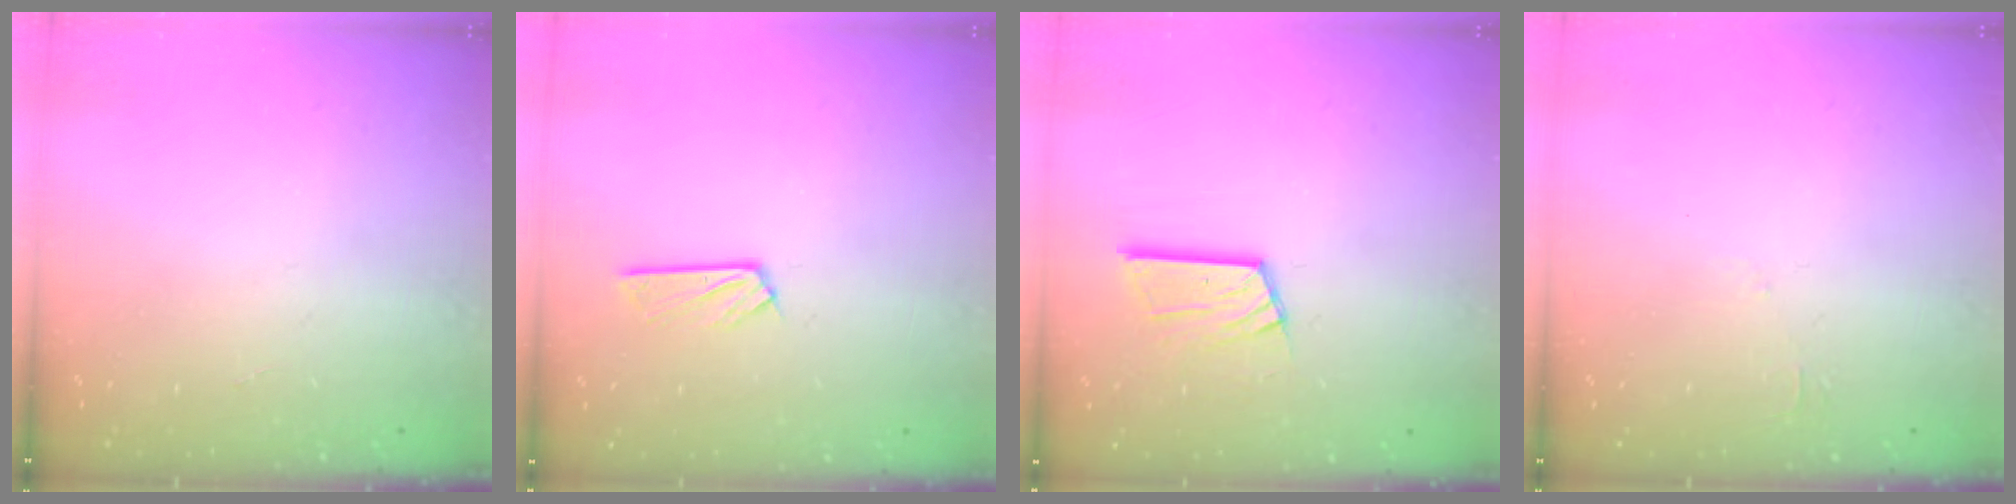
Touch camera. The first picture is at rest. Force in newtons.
{"total": 4.3, "press": 4.3, "slide": 0.4}
{"total": 11.9, "press": 11.9, "slide": 1.2}
{"total": 2.3, "press": 2.3, "slide": 0.4}